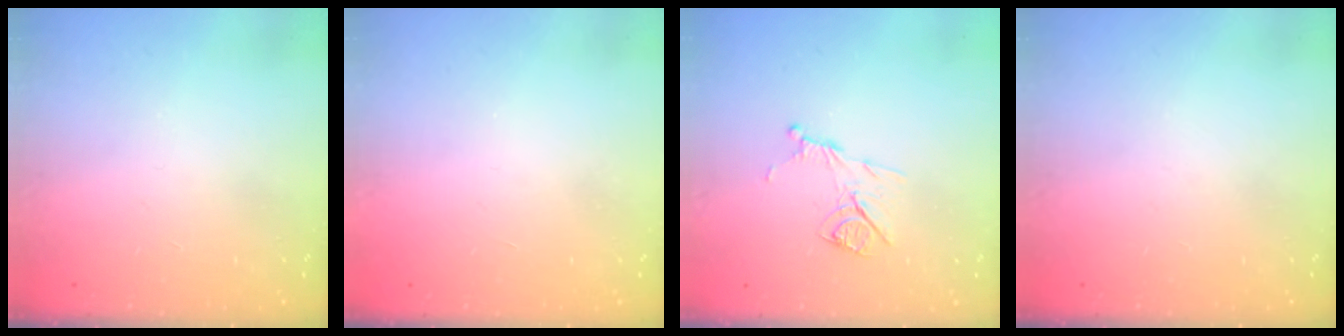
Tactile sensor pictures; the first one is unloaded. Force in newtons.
{"total": 1.6, "press": 1.6, "slide": 0.1}
{"total": 9.2, "press": 9.2, "slide": 0.2}
{"total": 0.0}